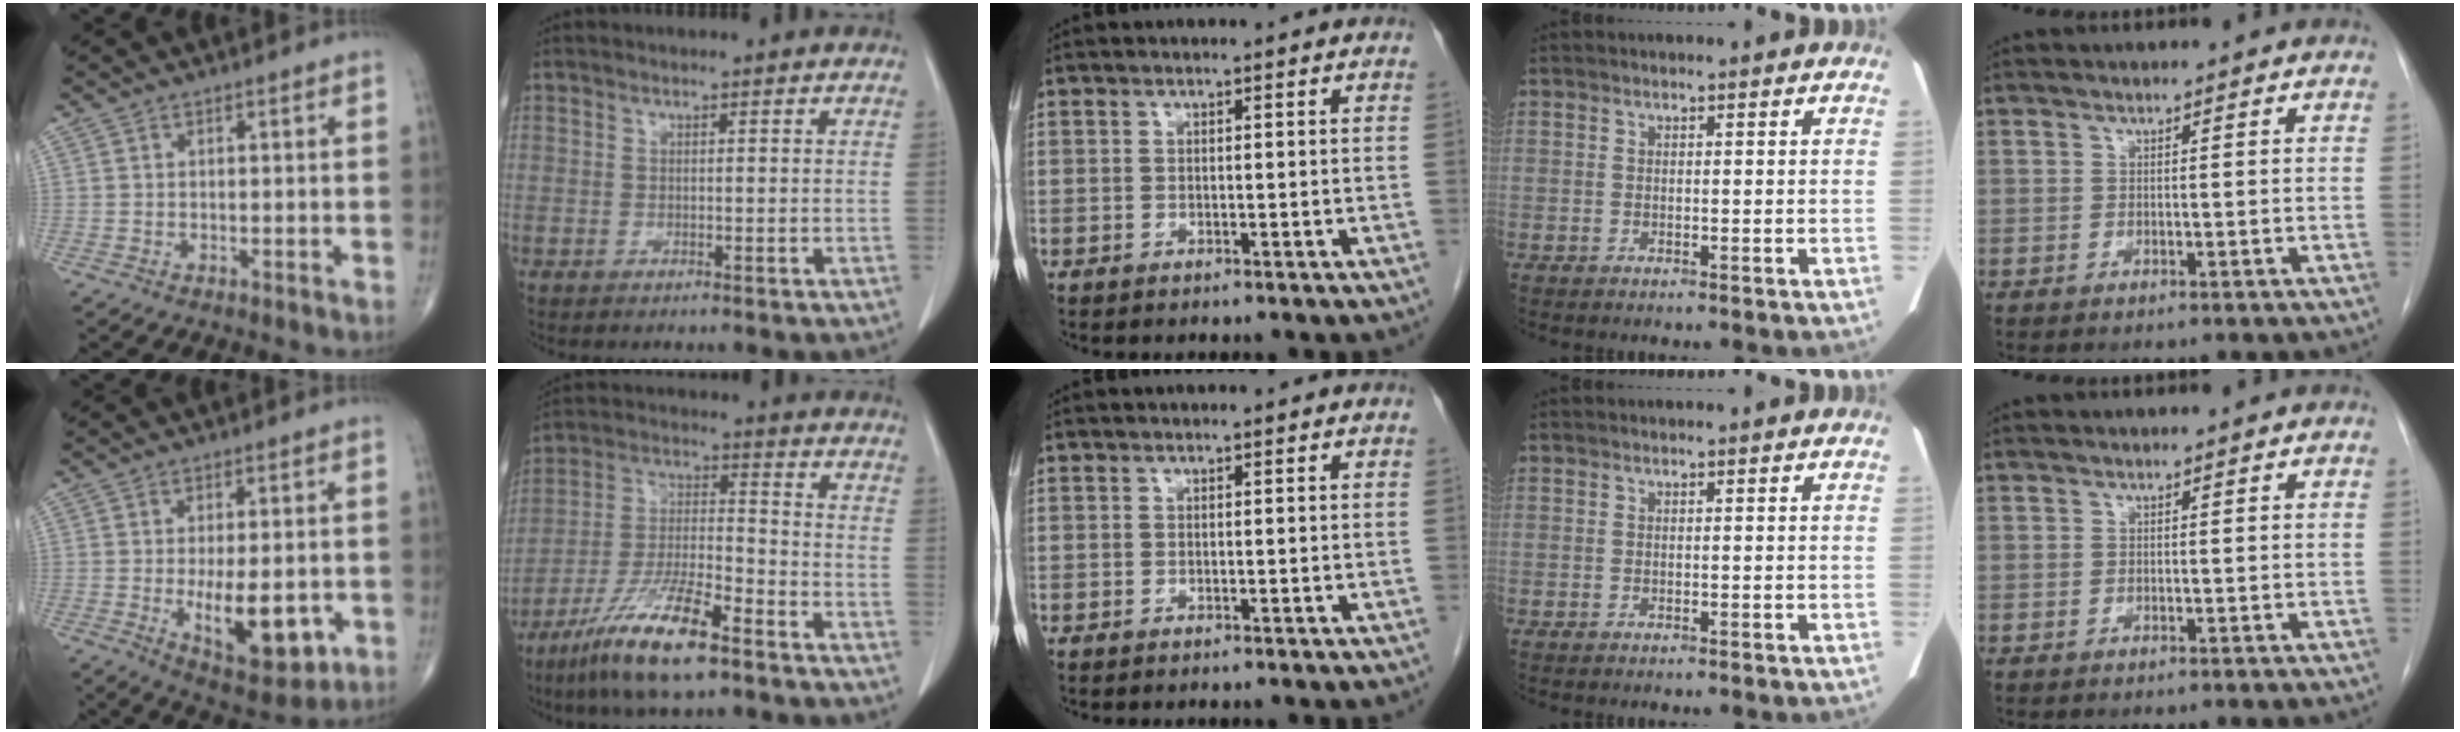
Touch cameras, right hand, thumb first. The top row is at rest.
{"thumb": {"total": 13.0, "force": [-2.7, 5.7, 11.4], "torque": [-0.148, -0.016, -0.025]}, "index": {"total": 13.9, "force": [-9.1, 2.1, 10.3], "torque": [-0.209, -0.024, -0.168]}}